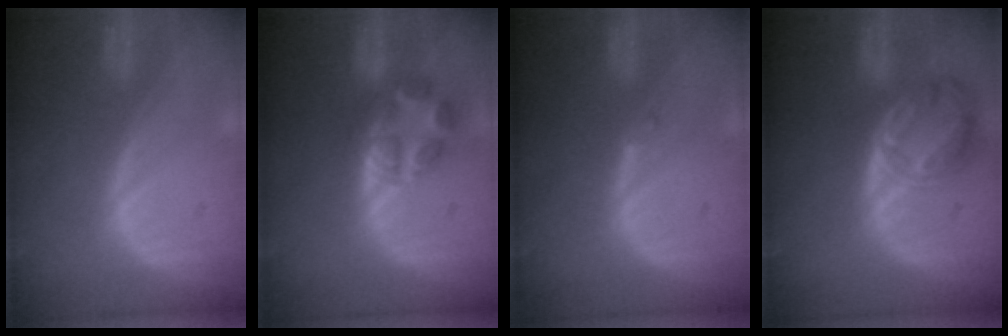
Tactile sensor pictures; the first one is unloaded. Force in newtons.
{"total": 5.5, "press": 5.4, "slide": 1.1}
{"total": 0.7, "press": 0.7, "slide": 0.2}
{"total": 8.2, "press": 7.0, "slide": 4.2}